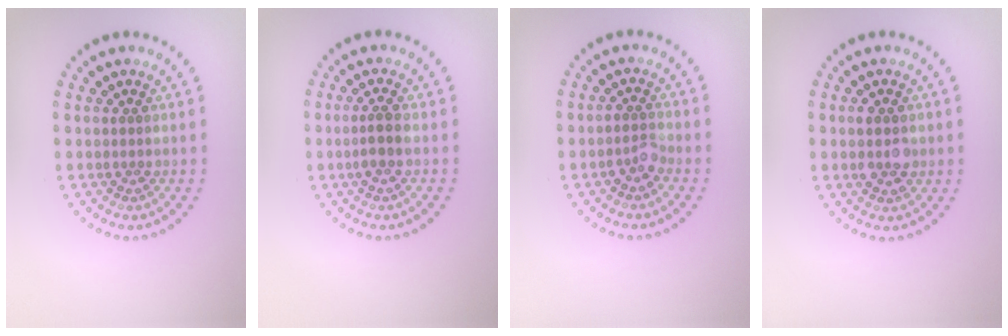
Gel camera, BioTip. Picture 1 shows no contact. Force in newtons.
{"total": 1.7, "press": 1.5, "slide": 0.8}
{"total": 1.6, "press": 1.4, "slide": 0.9}
{"total": 2.7, "press": 2.7, "slide": 0.2}